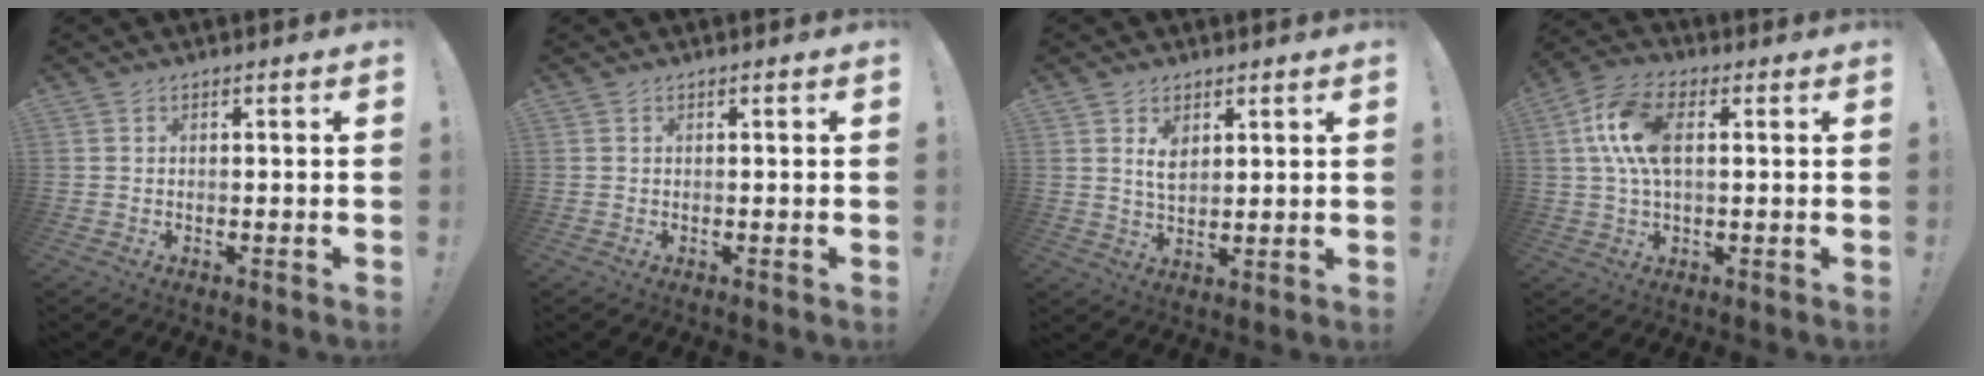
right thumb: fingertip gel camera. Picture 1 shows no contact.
{"total": 0.0}
{"total": 5.2, "force": [2.5, 3.6, 2.9], "torque": [-0.043, -0.010, 0.045]}
{"total": 12.7, "force": [2.4, 7.0, 10.3], "torque": [-0.213, 0.009, 0.045]}